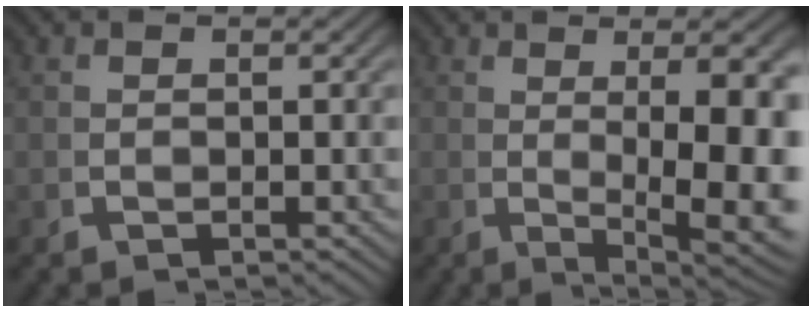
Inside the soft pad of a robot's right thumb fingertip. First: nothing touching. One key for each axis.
{"total": 9.4, "fx": -0.4, "fy": 3.8, "fz": 8.6, "tx": -0.125, "ty": -0.027, "tz": 0.013}